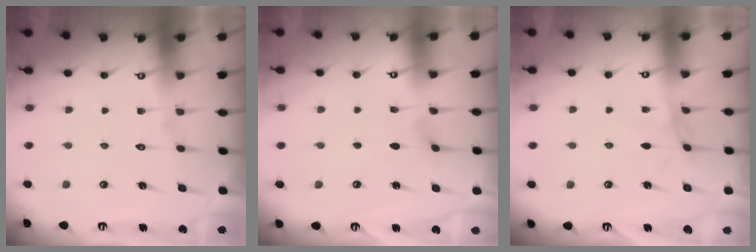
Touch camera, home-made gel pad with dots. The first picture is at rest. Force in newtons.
{"total": 4.1, "press": 3.7, "slide": 1.7}
{"total": 2.3, "press": 2.3, "slide": 0.4}